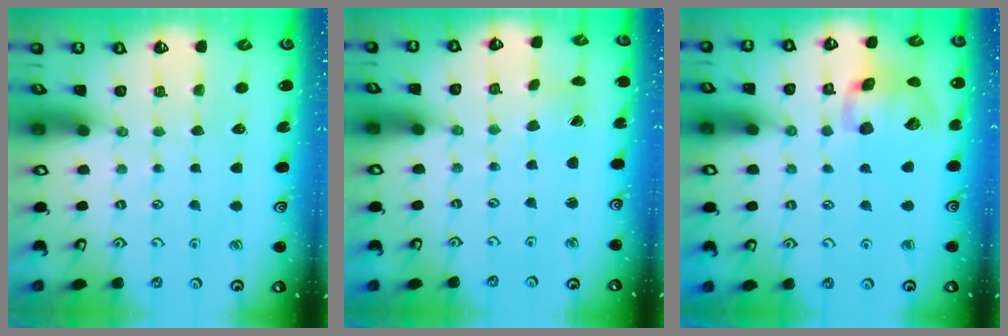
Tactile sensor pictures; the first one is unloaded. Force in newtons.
{"total": 1.0, "press": 0.9, "slide": 0.4}
{"total": 14.6, "press": 14.4, "slide": 2.5}